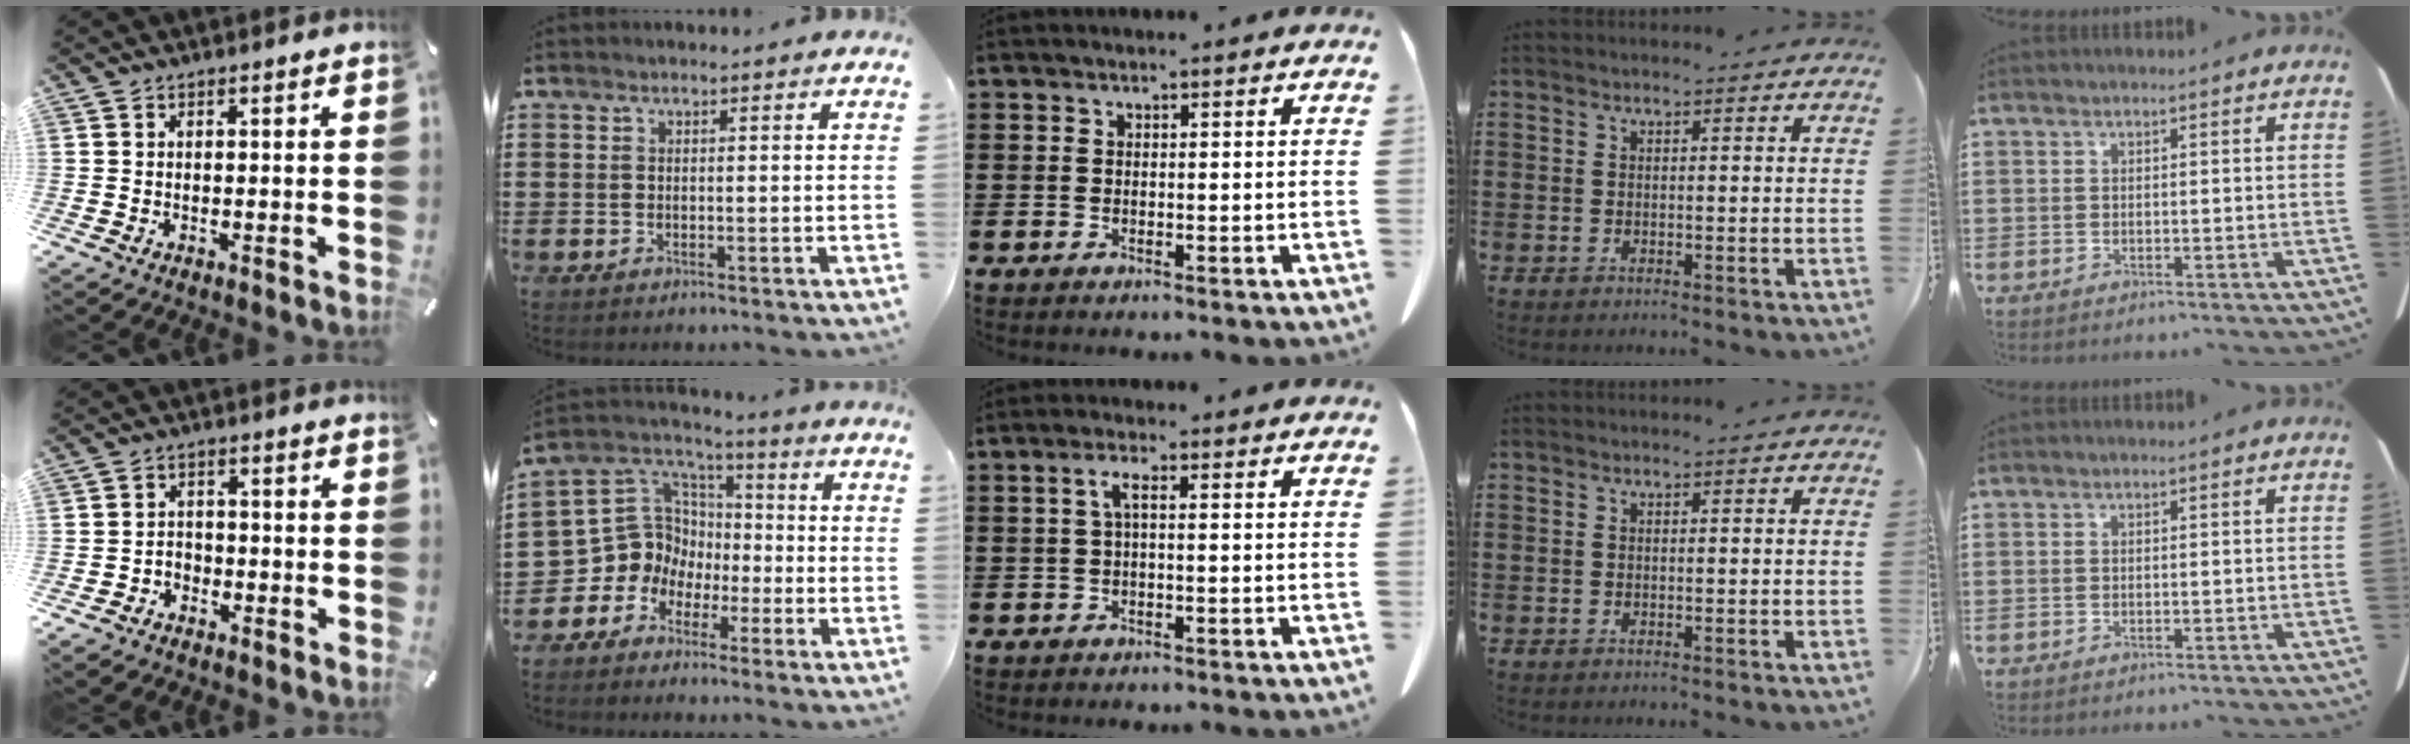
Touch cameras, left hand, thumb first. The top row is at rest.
{"thumb": {"total": 3.6, "force": [-2.4, 2.5, 0.7], "torque": [-0.011, 0.016, -0.049]}, "index": {"total": 9.0, "force": [-1.7, 8.7, 1.4], "torque": [-0.079, -0.014, -0.030]}, "middle": {"total": 2.6, "force": [0.3, 0.6, 2.6], "torque": [-0.050, 0.005, 0.004]}}